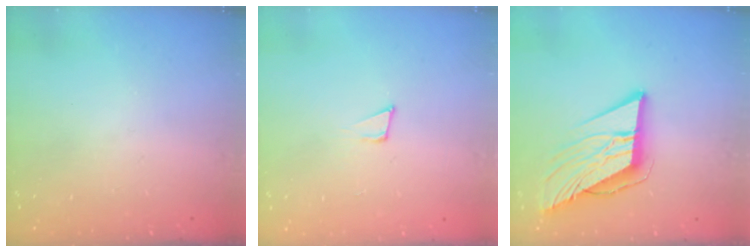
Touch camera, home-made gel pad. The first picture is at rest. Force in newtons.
{"total": 5.5, "press": 5.4, "slide": 0.8}
{"total": 11.3, "press": 11.2, "slide": 1.5}